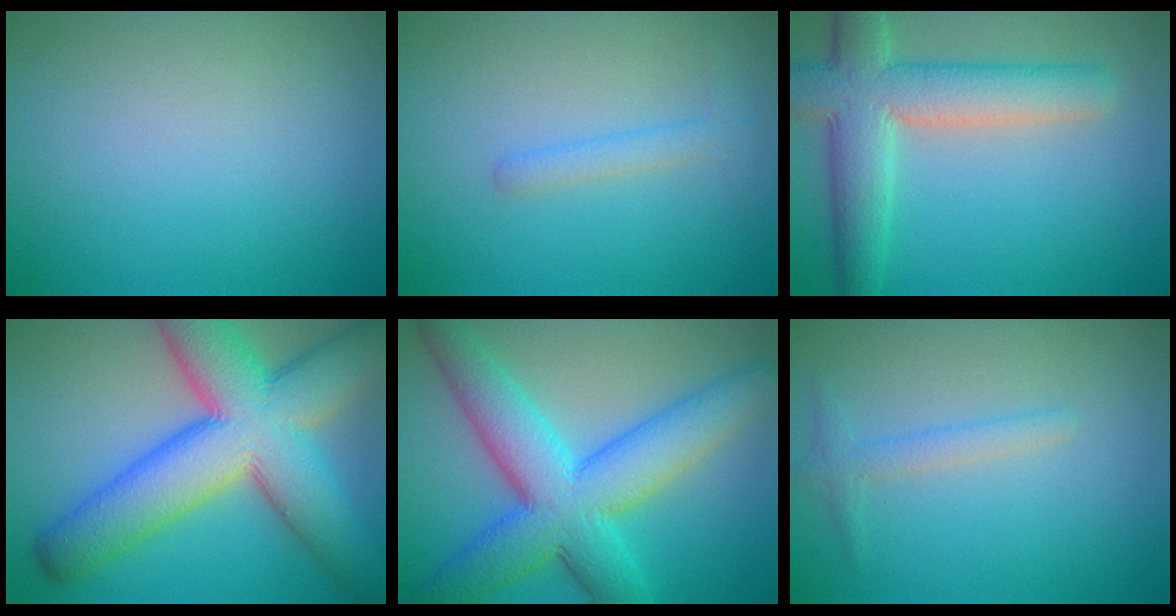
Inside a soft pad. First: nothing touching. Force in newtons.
{"total": 1.6, "press": 1.6, "slide": 0.1}
{"total": 7.5, "press": 7.5, "slide": 0.5}
{"total": 13.6, "press": 13.6, "slide": 0.6}
{"total": 10.1, "press": 10.1, "slide": 0.4}
{"total": 1.6, "press": 1.6, "slide": 0.1}